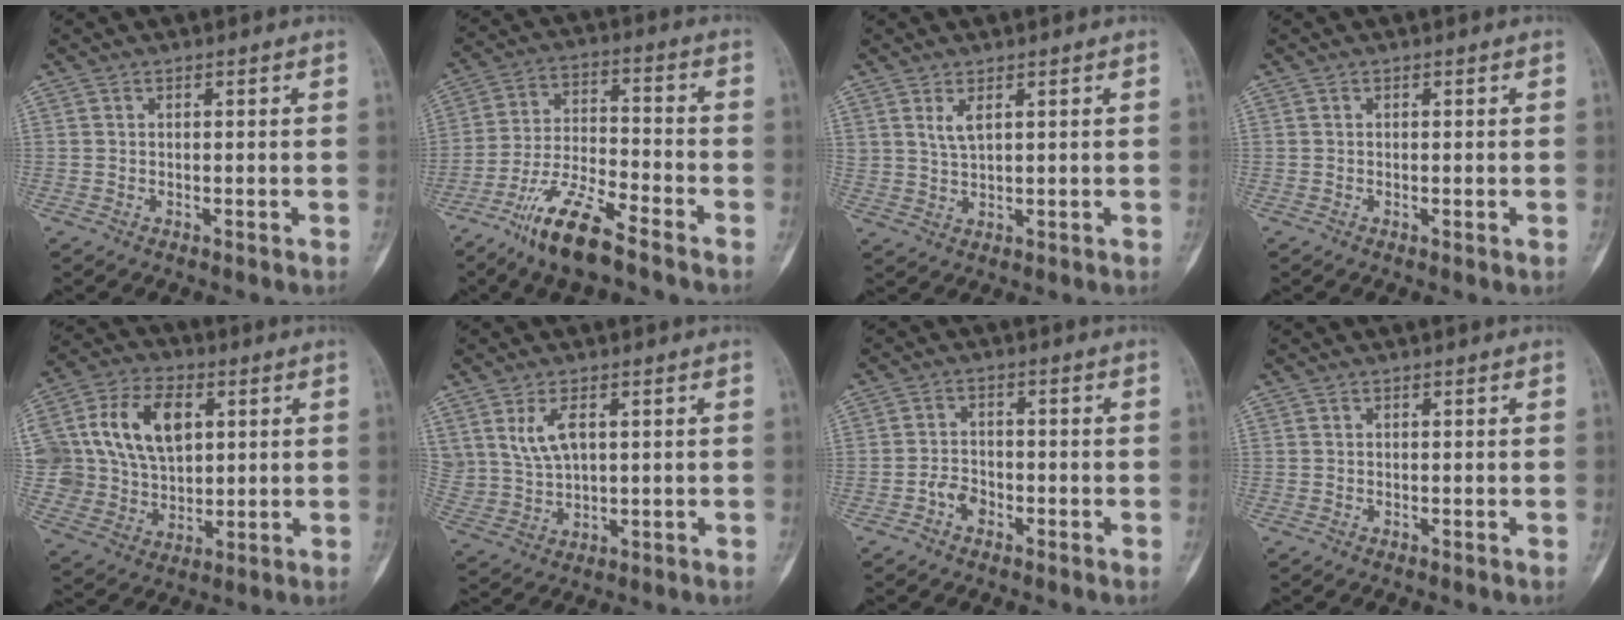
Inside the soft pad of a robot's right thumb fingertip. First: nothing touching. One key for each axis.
{"total": 12.9, "fx": -8.8, "fy": 3.1, "fz": 8.8, "tx": -0.178, "ty": 0.046, "tz": -0.166}
{"total": 2.9, "fx": 1.5, "fy": 1.1, "fz": 2.2, "tx": -0.043, "ty": -0.010, "tz": 0.036}
{"total": 0.8, "fx": -0.2, "fy": 0.2, "fz": 0.7, "tx": -0.012, "ty": -0.002, "tz": -0.002}
{"total": 17.5, "fx": 4.5, "fy": 12.4, "fz": 11.5, "tx": -0.201, "ty": 0.003, "tz": 0.092}
{"total": 6.3, "fx": 2.5, "fy": 3.3, "fz": 4.8, "tx": -0.091, "ty": -0.011, "tz": 0.062}
{"total": 3.2, "fx": -1.8, "fy": 2.1, "fz": 1.6, "tx": -0.021, "ty": 0.016, "tz": -0.035}
{"total": 0.0}